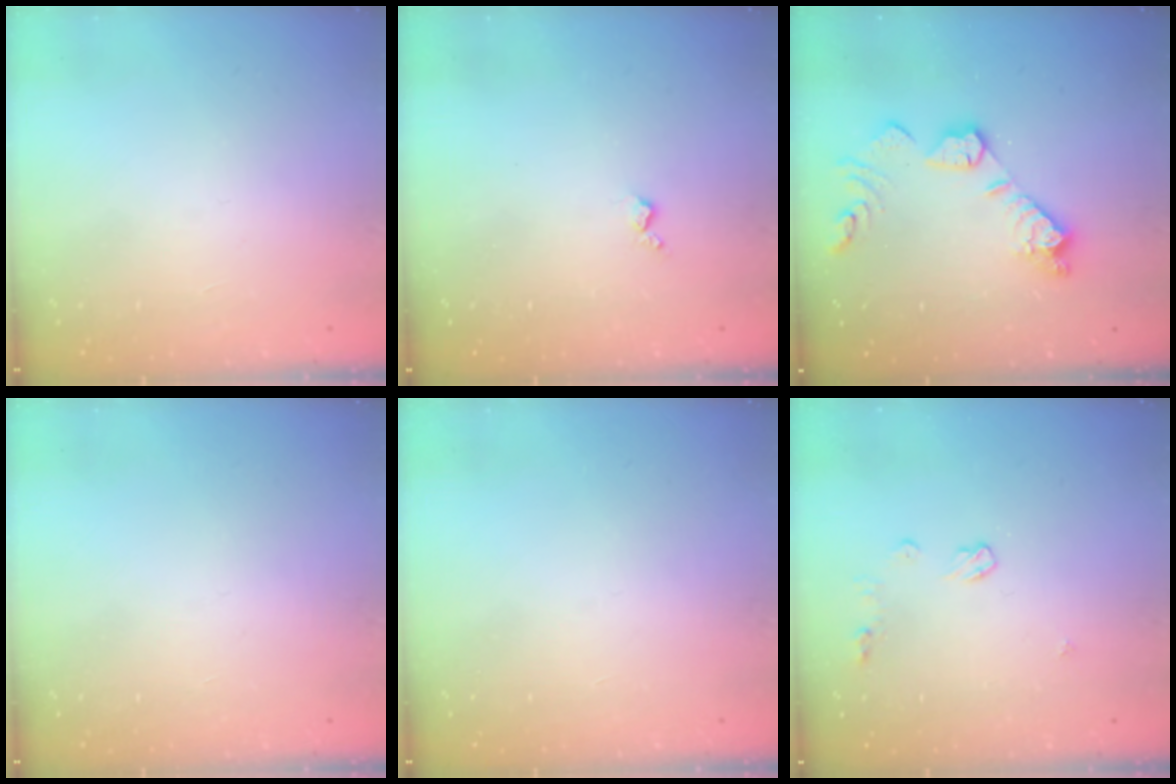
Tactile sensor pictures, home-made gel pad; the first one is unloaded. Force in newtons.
{"total": 4.3, "press": 4.2, "slide": 0.5}
{"total": 14.1, "press": 14.1, "slide": 1.1}
{"total": 0.0}
{"total": 0.0}
{"total": 5.6, "press": 5.5, "slide": 0.4}